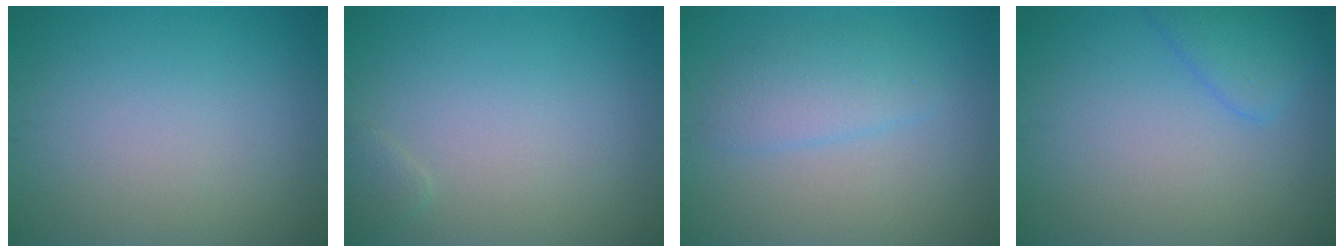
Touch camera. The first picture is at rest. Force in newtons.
{"total": 0.8, "press": 0.8, "slide": 0.0}
{"total": 2.6, "press": 2.6, "slide": 0.1}
{"total": 2.5, "press": 2.5, "slide": 0.2}